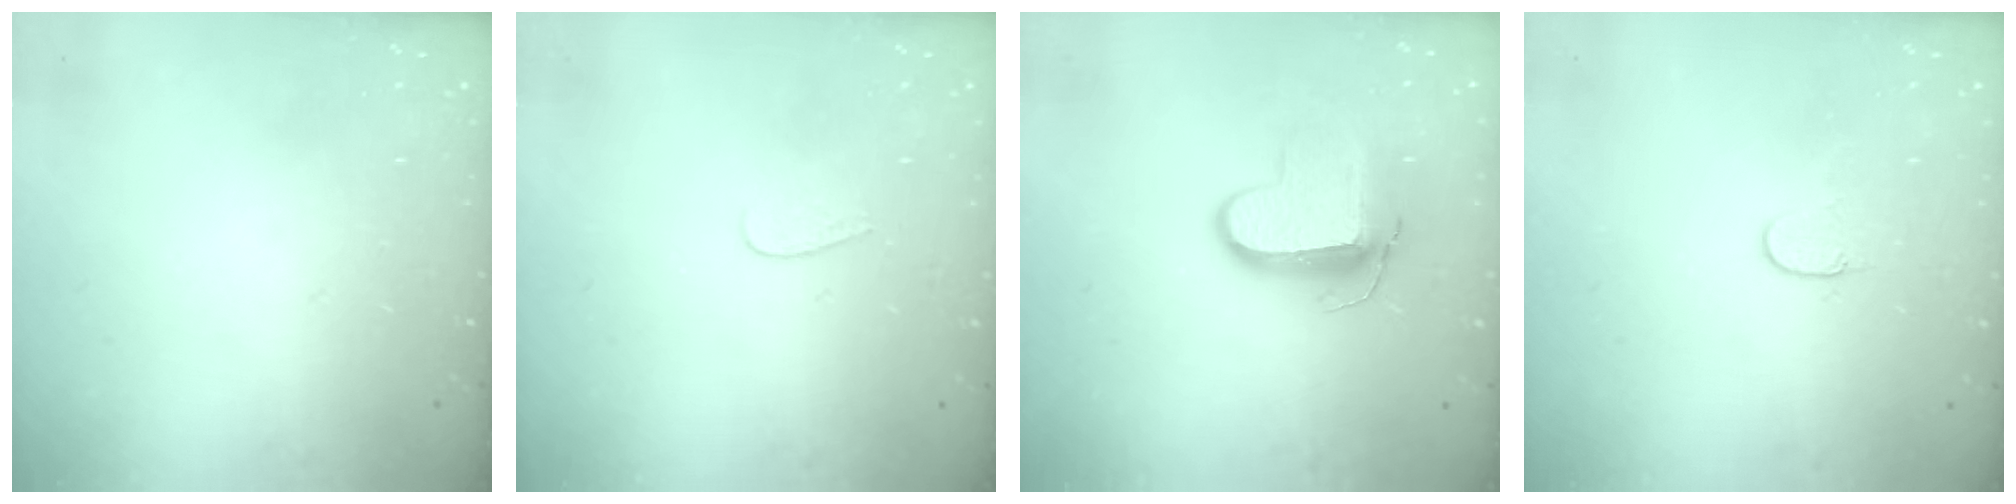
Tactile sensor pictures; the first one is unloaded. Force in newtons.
{"total": 3.5, "press": 3.5, "slide": 0.3}
{"total": 10.7, "press": 10.6, "slide": 1.1}
{"total": 4.0, "press": 4.0, "slide": 0.4}